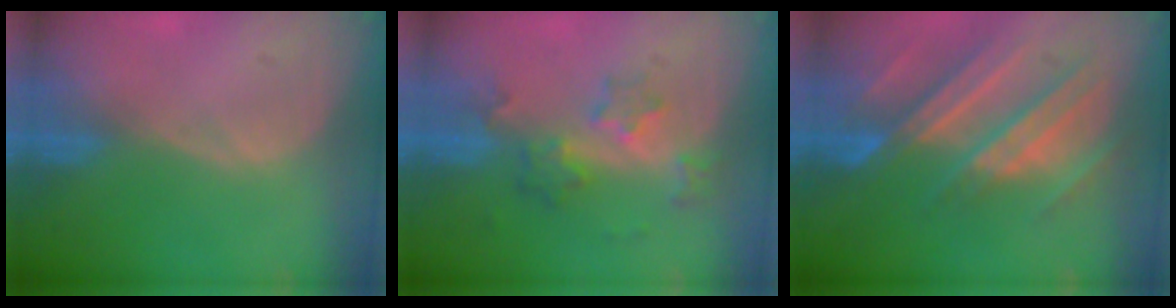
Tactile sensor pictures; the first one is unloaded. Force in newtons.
{"total": 5.9, "press": 5.3, "slide": 2.7}
{"total": 11.0, "press": 9.8, "slide": 5.0}